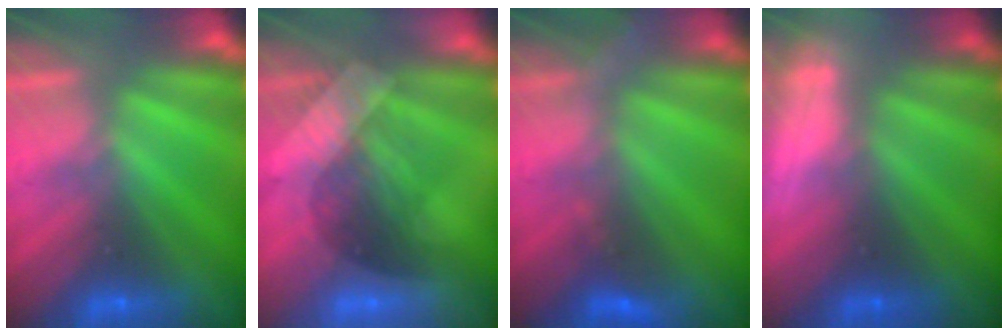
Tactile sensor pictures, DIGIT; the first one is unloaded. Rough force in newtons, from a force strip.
{"total": 2.9}
{"total": 2.9}
{"total": 3.0}